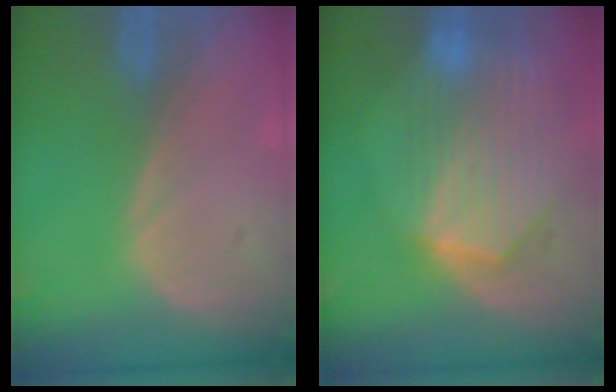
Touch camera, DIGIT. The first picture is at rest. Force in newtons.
{"total": 10.1, "press": 8.9, "slide": 4.8}